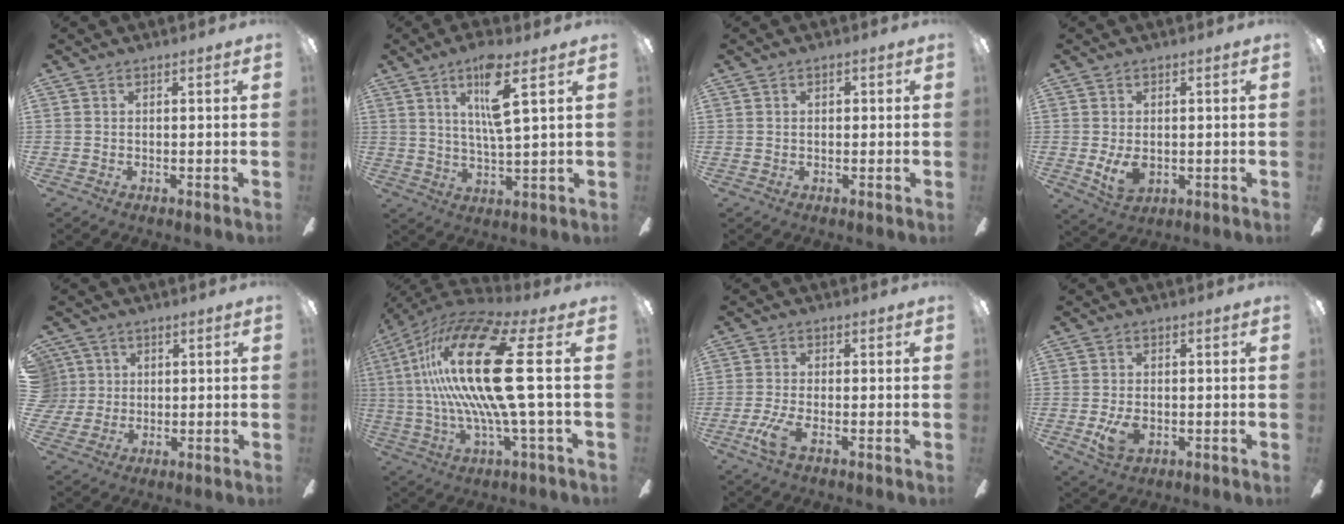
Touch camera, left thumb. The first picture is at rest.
{"total": 10.6, "force": [5.4, 2.1, 8.8], "torque": [-0.150, -0.014, 0.084]}
{"total": 1.5, "force": [0.2, 1.1, 0.9], "torque": [-0.010, 0.005, -0.001]}
{"total": 6.1, "force": [-0.5, 4.1, 4.5], "torque": [-0.085, -0.006, -0.012]}
{"total": 5.1, "force": [1.5, 4.9, 0.4], "torque": [-0.020, 0.008, 0.030]}
{"total": 25.9, "force": [3.9, 6.0, 24.9], "torque": [-0.534, -0.018, 0.044]}
{"total": 5.9, "force": [-2.2, 1.9, 5.2], "torque": [-0.122, -0.011, -0.043]}
{"total": 6.1, "force": [-1.5, 4.0, 4.4], "torque": [-0.078, -0.003, -0.029]}